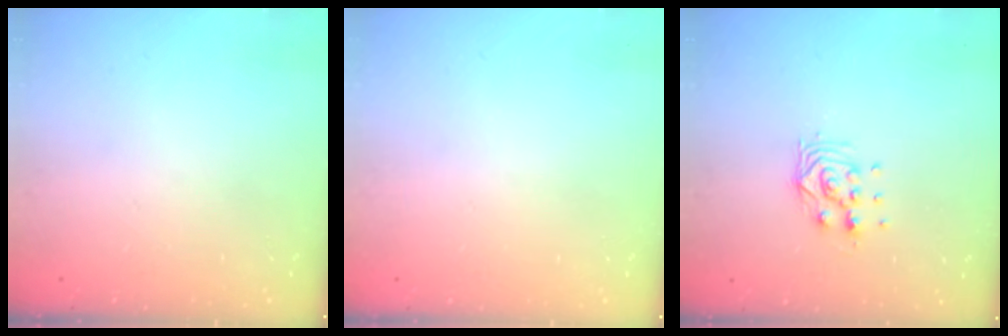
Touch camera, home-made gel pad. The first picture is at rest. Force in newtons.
{"total": 0.0}
{"total": 8.8, "press": 8.8, "slide": 0.7}